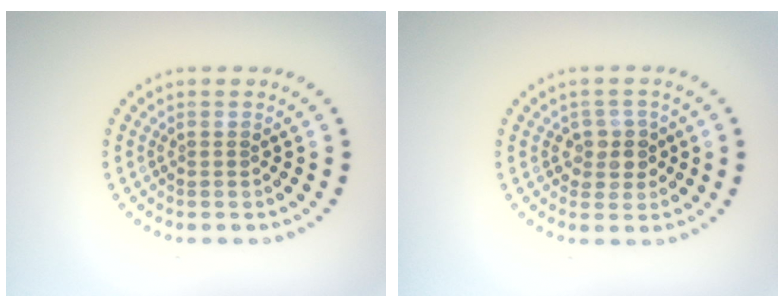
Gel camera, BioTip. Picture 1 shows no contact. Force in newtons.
{"total": 2.3, "press": 2.1, "slide": 0.8}